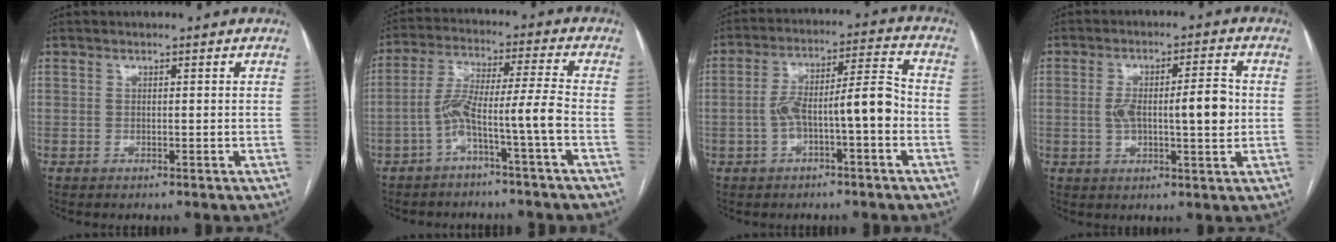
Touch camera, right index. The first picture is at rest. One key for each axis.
{"total": 8.0, "fx": -3.6, "fy": -1.0, "fz": 7.1, "tx": -0.135, "ty": 0.032, "tz": -0.065}
{"total": 9.9, "fx": -2.4, "fy": 1.9, "fz": 9.4, "tx": -0.164, "ty": 0.037, "tz": -0.037}
{"total": 9.3, "fx": 0.1, "fy": 2.5, "fz": 9.0, "tx": -0.148, "ty": 0.016, "tz": 0.005}